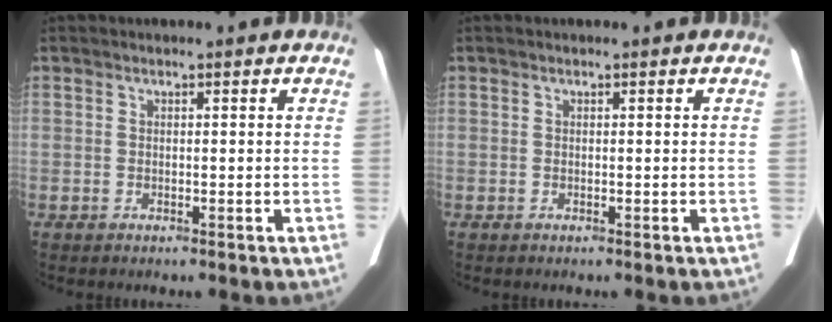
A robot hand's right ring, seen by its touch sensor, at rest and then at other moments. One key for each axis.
{"total": 0.0}